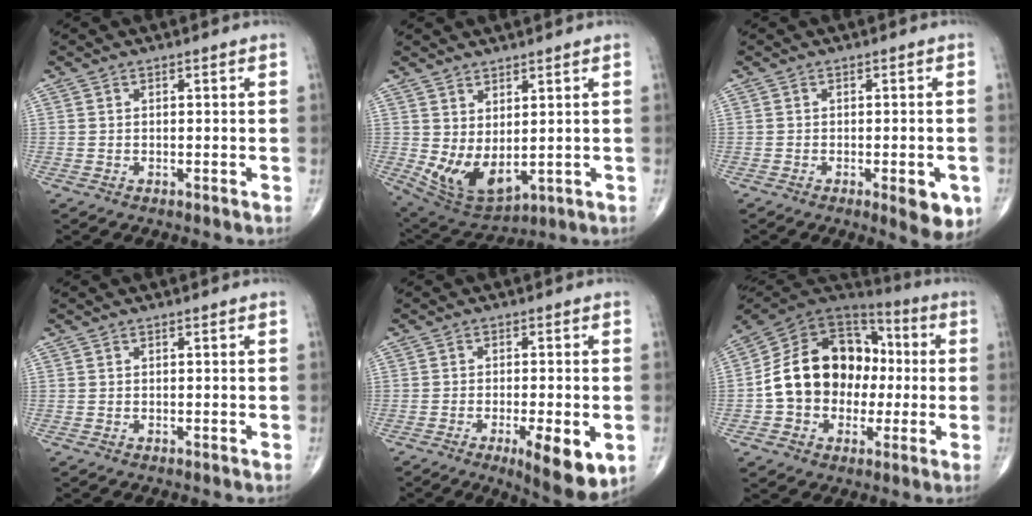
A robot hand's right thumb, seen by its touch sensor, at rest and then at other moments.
{"total": 10.0, "force": [0.4, 5.1, 8.5], "torque": [-0.149, -0.021, 0.035]}
{"total": 6.3, "force": [-2.4, 2.1, 5.4], "torque": [-0.052, -0.004, -0.026]}
{"total": 0.0}
{"total": 10.5, "force": [-3.7, 3.0, 9.3], "torque": [-0.128, -0.013, -0.050]}
{"total": 19.2, "force": [-1.0, 15.0, 11.9], "torque": [-0.166, 0.044, -0.019]}